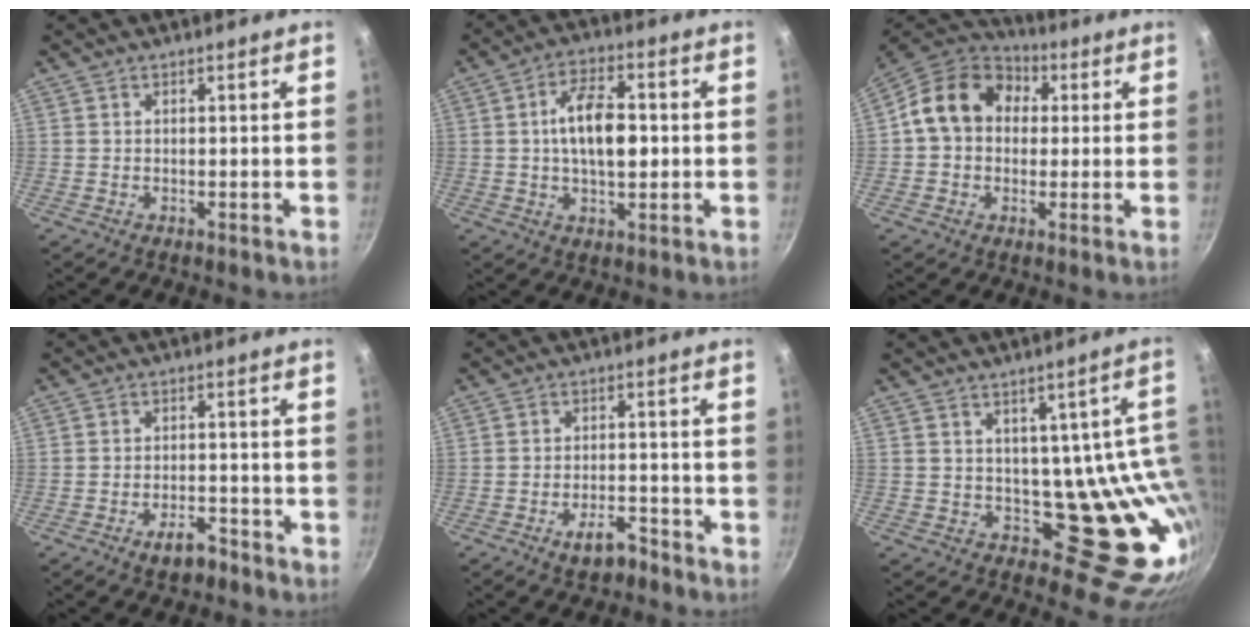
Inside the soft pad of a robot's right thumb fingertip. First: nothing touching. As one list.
[{"total": 10.7, "force": [0.5, 5.5, 9.2], "torque": [-0.139, 0.016, 0.002]}, {"total": 15.5, "force": [2.5, 12.4, 8.9], "torque": [-0.124, 0.037, 0.025]}, {"total": 4.6, "force": [-3.1, 2.2, 2.7], "torque": [-0.026, 0.024, -0.045]}, {"total": 5.1, "force": [-3.4, 2.4, 3.0], "torque": [-0.032, 0.025, -0.051]}, {"total": 15.9, "force": [3.6, 10.4, 11.5], "torque": [-0.050, -0.040, 0.067]}]